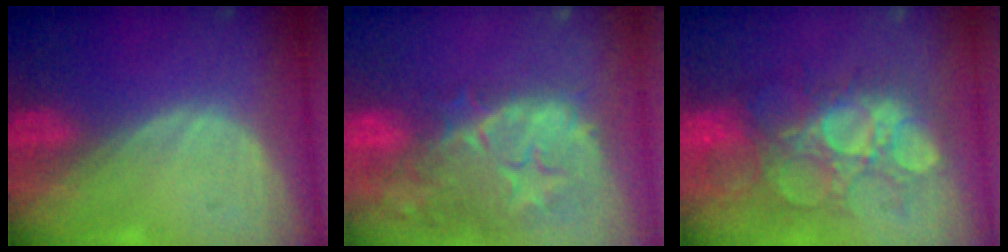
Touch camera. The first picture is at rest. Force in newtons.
{"total": 14.7, "press": 11.7, "slide": 8.9}
{"total": 10.4, "press": 10.3, "slide": 1.6}